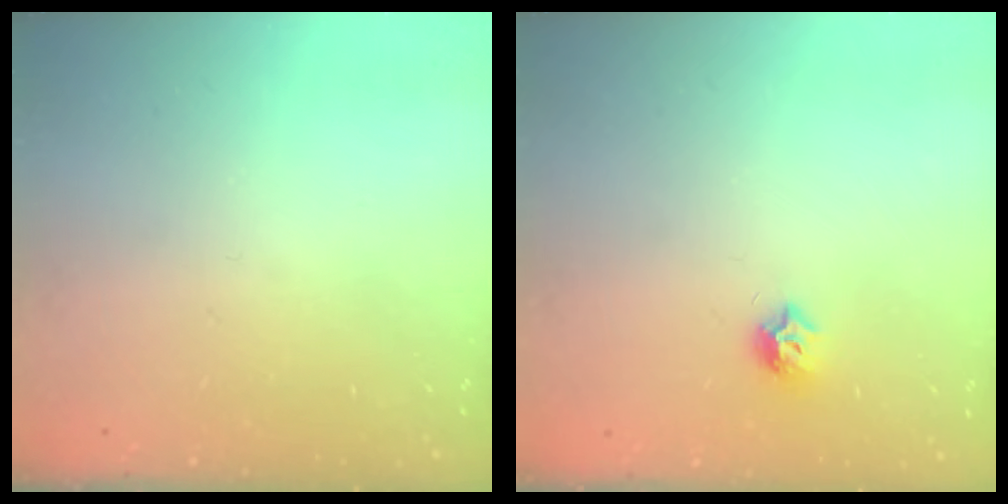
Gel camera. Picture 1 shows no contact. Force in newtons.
{"total": 6.4, "press": 6.4, "slide": 0.3}